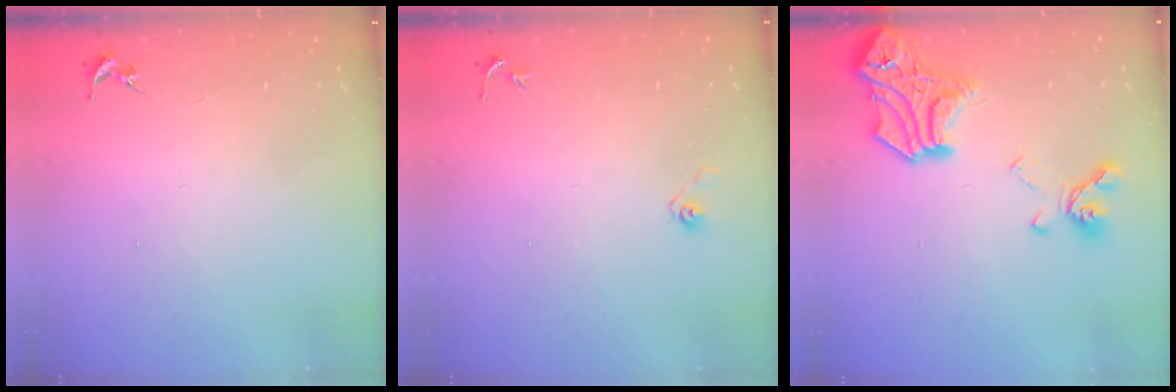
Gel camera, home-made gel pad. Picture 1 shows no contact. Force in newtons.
{"total": 3.6, "press": 3.0, "slide": 2.1}
{"total": 19.9, "press": 19.9, "slide": 0.9}